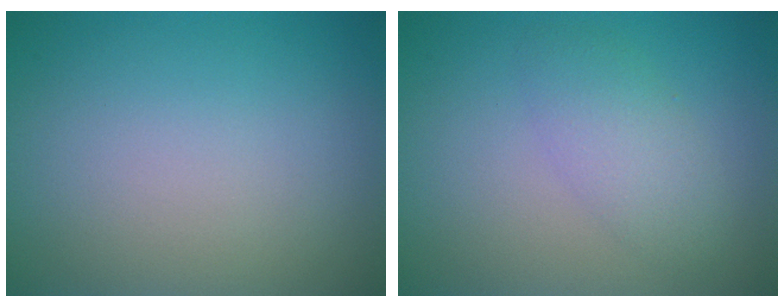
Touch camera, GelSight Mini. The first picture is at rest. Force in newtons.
{"total": 2.9, "press": 2.9, "slide": 0.2}